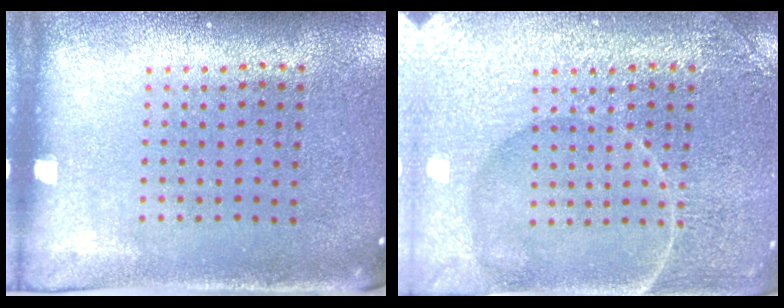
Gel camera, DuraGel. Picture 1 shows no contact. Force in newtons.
{"total": 4.3, "press": 4.2, "slide": 0.5}